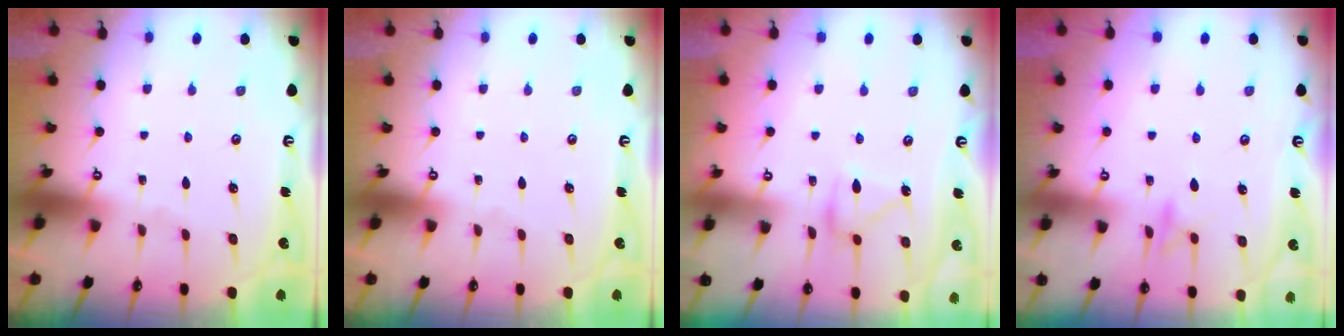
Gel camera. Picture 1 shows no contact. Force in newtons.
{"total": 0.0}
{"total": 12.1, "press": 12.1, "slide": 0.3}
{"total": 9.3, "press": 9.3, "slide": 0.8}